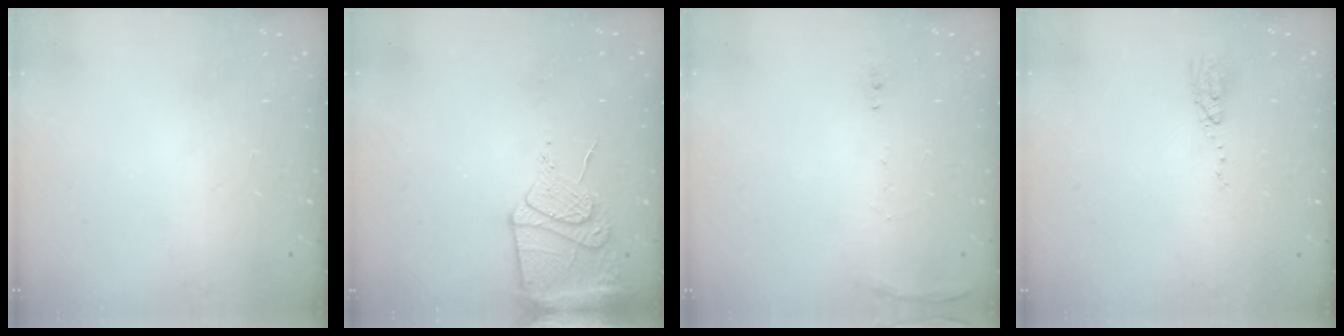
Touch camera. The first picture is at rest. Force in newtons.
{"total": 13.2, "press": 13.1, "slide": 1.7}
{"total": 6.6, "press": 6.5, "slide": 0.7}
{"total": 5.0, "press": 4.7, "slide": 1.5}